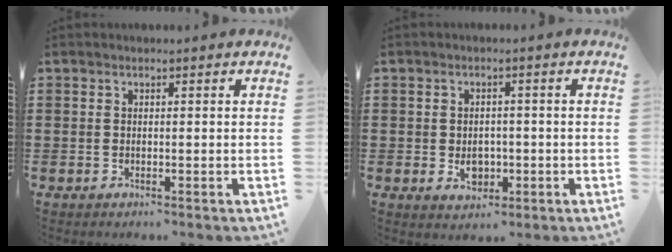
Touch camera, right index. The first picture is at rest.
{"total": 3.4, "force": [-0.7, 2.5, 2.2], "torque": [-0.029, -0.002, -0.017]}